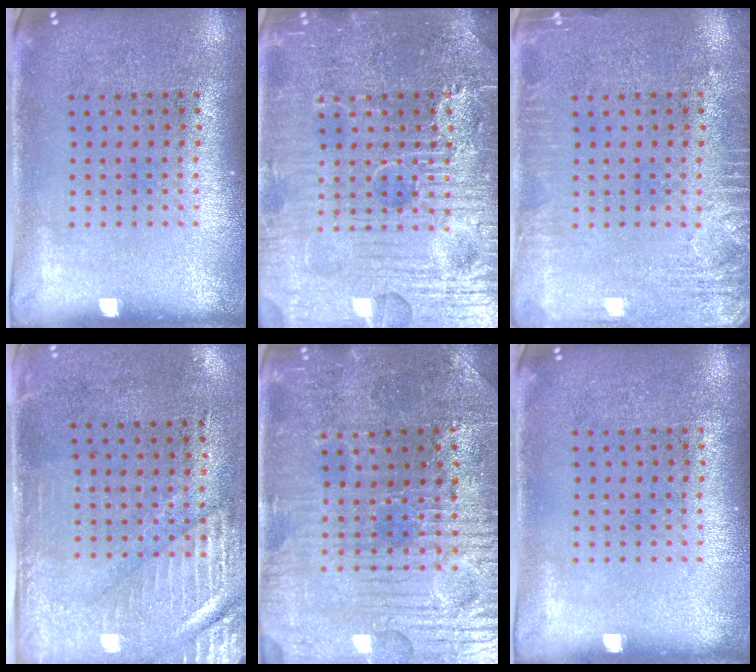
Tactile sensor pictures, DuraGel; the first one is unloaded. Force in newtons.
{"total": 7.8, "press": 7.7, "slide": 0.8}
{"total": 2.7, "press": 2.7, "slide": 0.4}
{"total": 2.8, "press": 2.4, "slide": 1.4}
{"total": 3.7, "press": 3.7, "slide": 0.6}
{"total": 0.0}